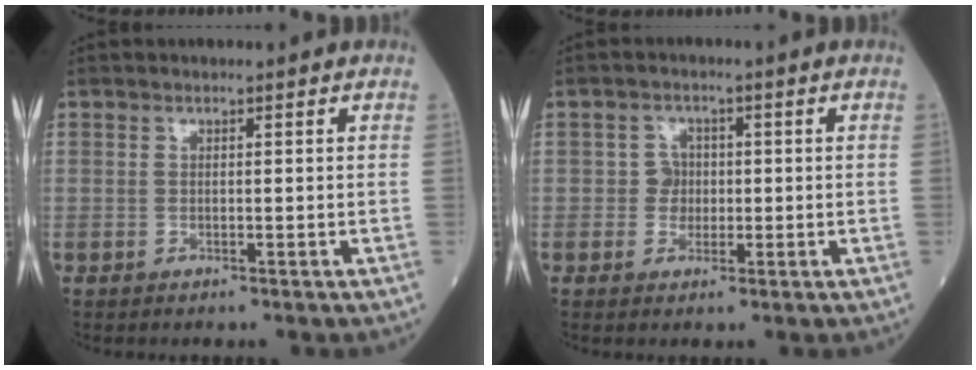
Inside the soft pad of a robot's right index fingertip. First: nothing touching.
{"total": 2.7, "force": [-0.1, 2.6, 0.8], "torque": [-0.004, 0.007, -0.004]}